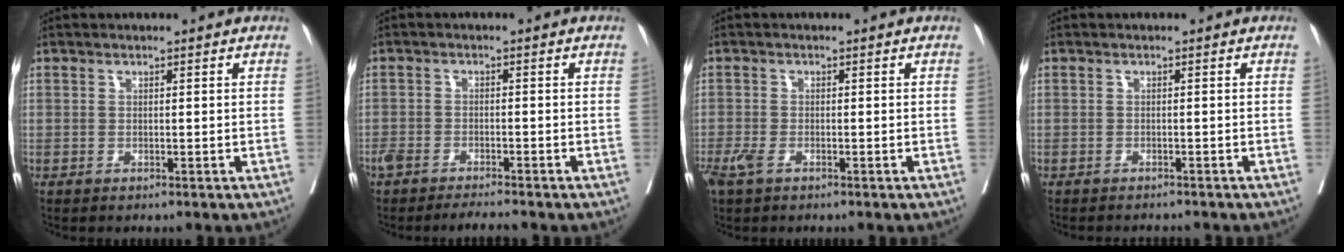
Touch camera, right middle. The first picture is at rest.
{"total": 4.5, "force": [-4.1, 0.5, 1.8], "torque": [-0.032, -0.006, -0.069]}
{"total": 2.6, "force": [-1.5, 1.1, 1.8], "torque": [-0.046, -0.005, -0.027]}
{"total": 3.4, "force": [-3.2, 0.5, 0.7], "torque": [-0.004, -0.005, -0.044]}